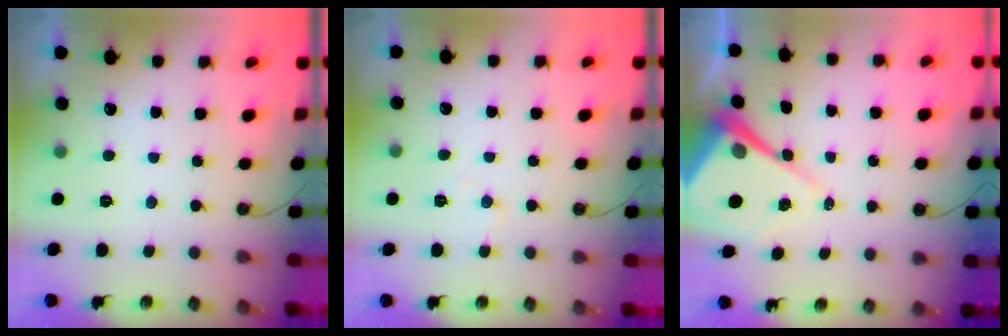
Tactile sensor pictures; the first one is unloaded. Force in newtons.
{"total": 6.4, "press": 6.3, "slide": 0.9}
{"total": 12.1, "press": 12.0, "slide": 1.0}